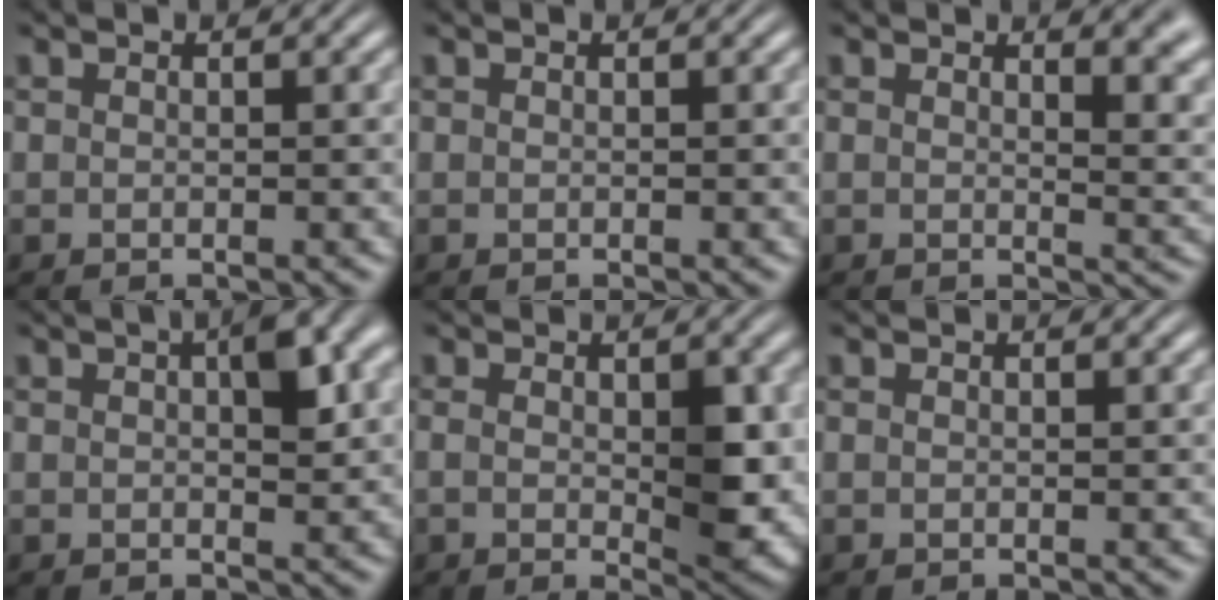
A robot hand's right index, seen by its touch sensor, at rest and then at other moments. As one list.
[{"total": 0.0}, {"total": 4.0, "force": [2.8, 0.7, 2.8], "torque": [-0.019, -0.005, 0.036]}, {"total": 3.6, "force": [1.0, 1.2, 3.3], "torque": [-0.034, 0.013, 0.006]}, {"total": 4.5, "force": [-0.3, 1.4, 4.3], "torque": [-0.064, -0.020, 0.001]}, {"total": 0.0}]